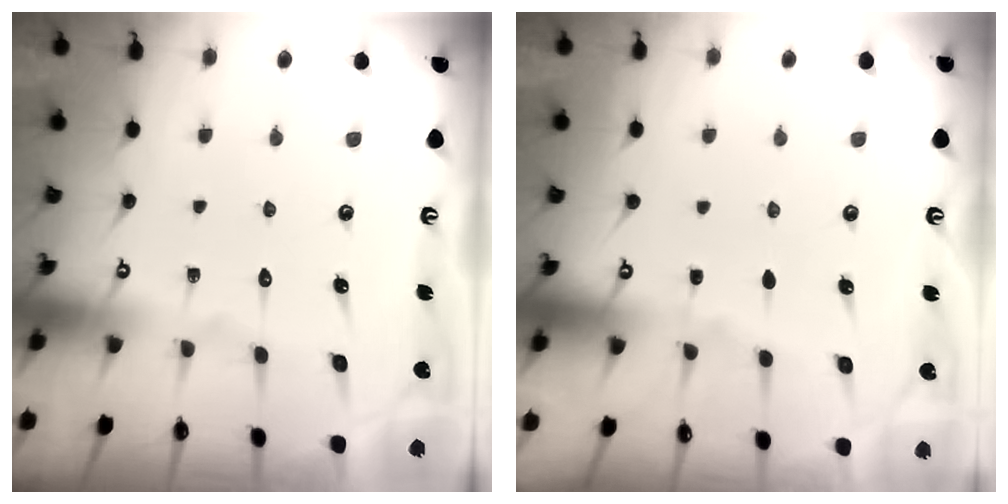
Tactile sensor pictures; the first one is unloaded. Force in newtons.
{"total": 2.9, "press": 2.9, "slide": 0.5}